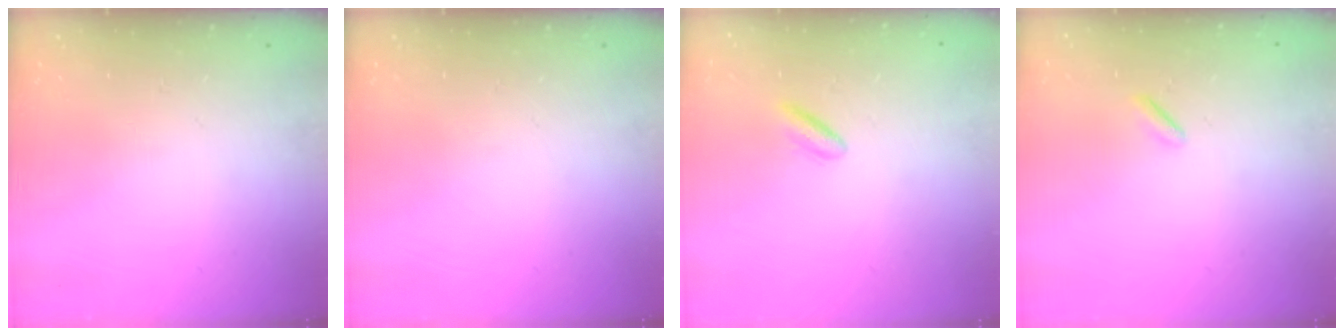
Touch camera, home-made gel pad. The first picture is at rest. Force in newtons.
{"total": 0.0}
{"total": 2.5, "press": 2.3, "slide": 1.0}
{"total": 1.0, "press": 0.9, "slide": 0.4}